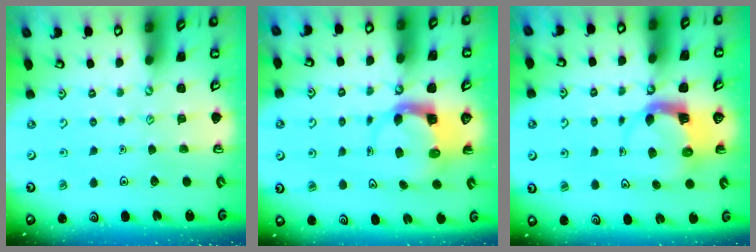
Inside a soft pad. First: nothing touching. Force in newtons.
{"total": 3.5, "press": 3.5, "slide": 0.5}
{"total": 4.0, "press": 4.0, "slide": 0.5}